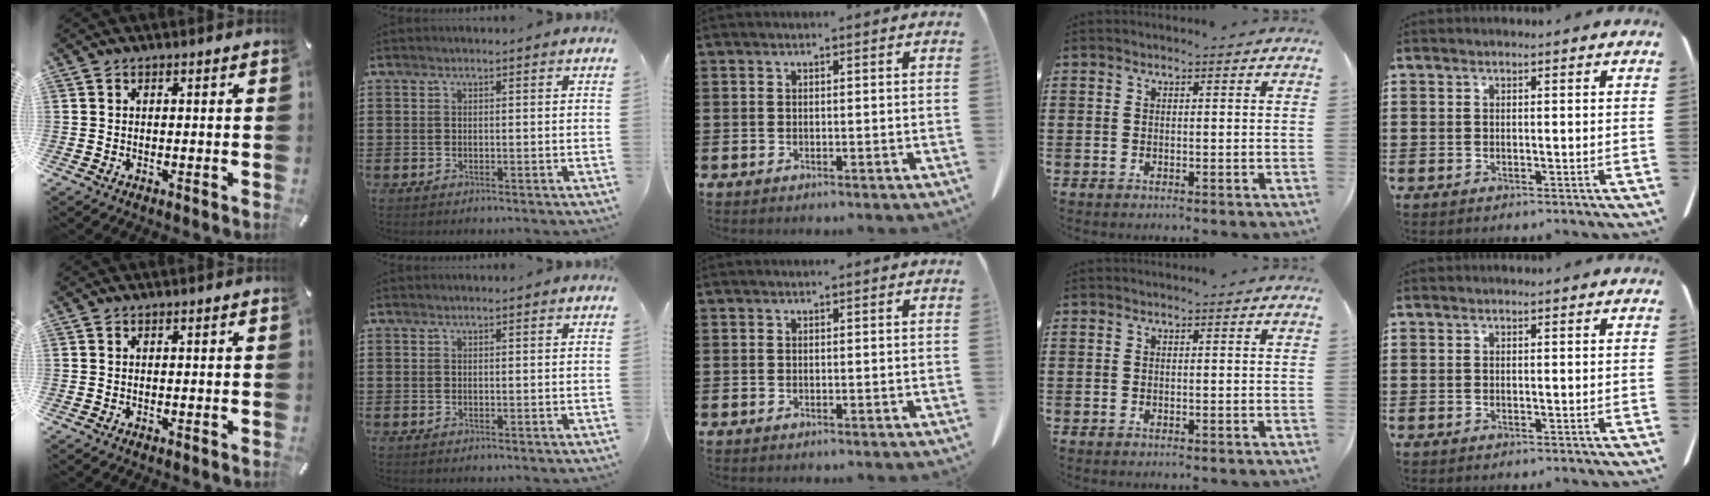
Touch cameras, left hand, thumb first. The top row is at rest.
{}